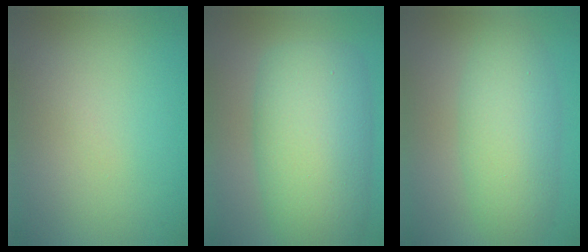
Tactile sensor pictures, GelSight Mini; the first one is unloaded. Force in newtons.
{"total": 10.1, "press": 10.1, "slide": 0.1}
{"total": 5.6, "press": 5.6, "slide": 0.2}